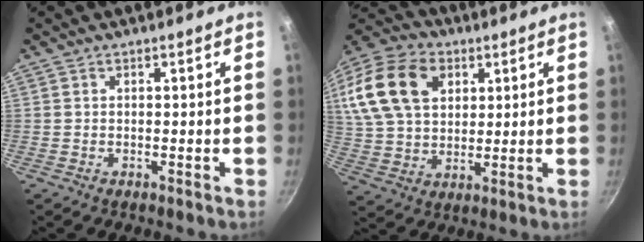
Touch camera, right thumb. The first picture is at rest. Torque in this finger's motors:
{"motor_torque": [-0.75, 1.23, 0.77, -0.44, 0.15]}